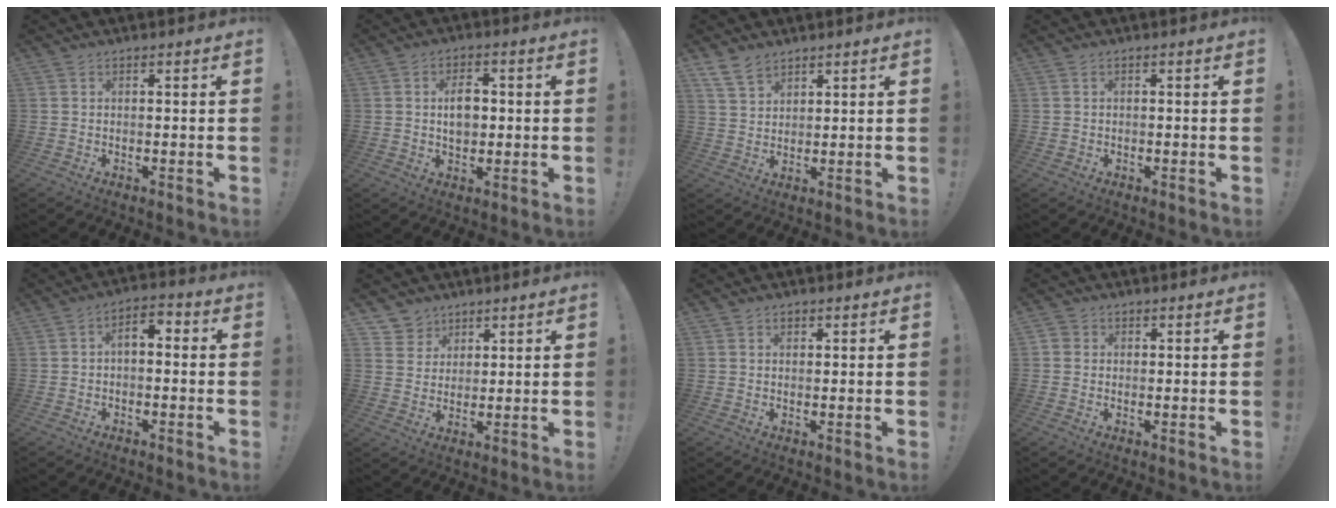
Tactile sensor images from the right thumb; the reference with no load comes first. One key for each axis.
{"total": 6.6, "fx": 0.7, "fy": 4.6, "fz": 4.7, "tx": -0.069, "ty": 0.002, "tz": 0.008}
{"total": 6.5, "fx": 4.9, "fy": 3.5, "fz": 2.6, "tx": -0.057, "ty": -0.017, "tz": 0.097}
{"total": 0.5, "fx": 0.0, "fy": 0.5, "fz": 0.0, "tx": 0.001, "ty": 0.002, "tz": 0.000}
{"total": 4.3, "fx": -1.3, "fy": 2.6, "fz": 3.2, "tx": -0.052, "ty": 0.012, "tz": -0.024}
{"total": 5.5, "fx": 3.5, "fy": 4.2, "fz": -0.1, "tx": 0.000, "ty": -0.032, "tz": 0.070}
{"total": 0.9, "fx": 0.6, "fy": 0.6, "fz": 0.4, "tx": -0.001, "ty": -0.001, "tz": 0.010}
{"total": 2.0, "fx": 0.4, "fy": 1.8, "fz": 0.7, "tx": -0.006, "ty": 0.001, "tz": 0.006}